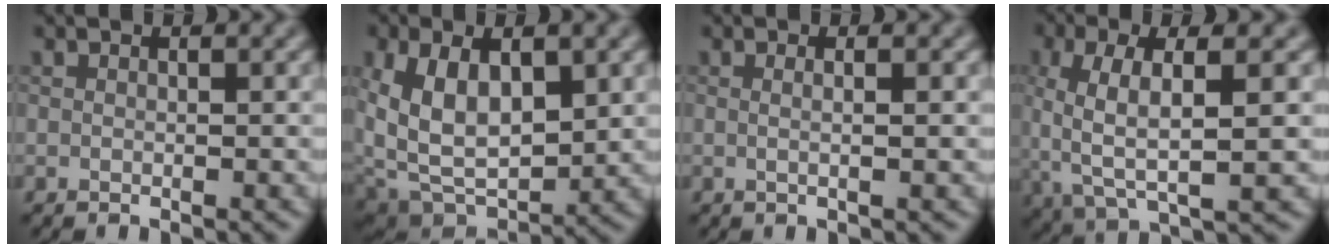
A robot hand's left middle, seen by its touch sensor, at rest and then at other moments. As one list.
[{"total": 9.8, "force": [2.0, 5.9, 7.6], "torque": [-0.162, -0.014, 0.038]}, {"total": 1.8, "force": [0.3, 0.7, 1.6], "torque": [-0.013, -0.006, -0.010]}, {"total": 7.0, "force": [0.6, 2.5, 6.5], "torque": [-0.139, -0.002, 0.009]}]